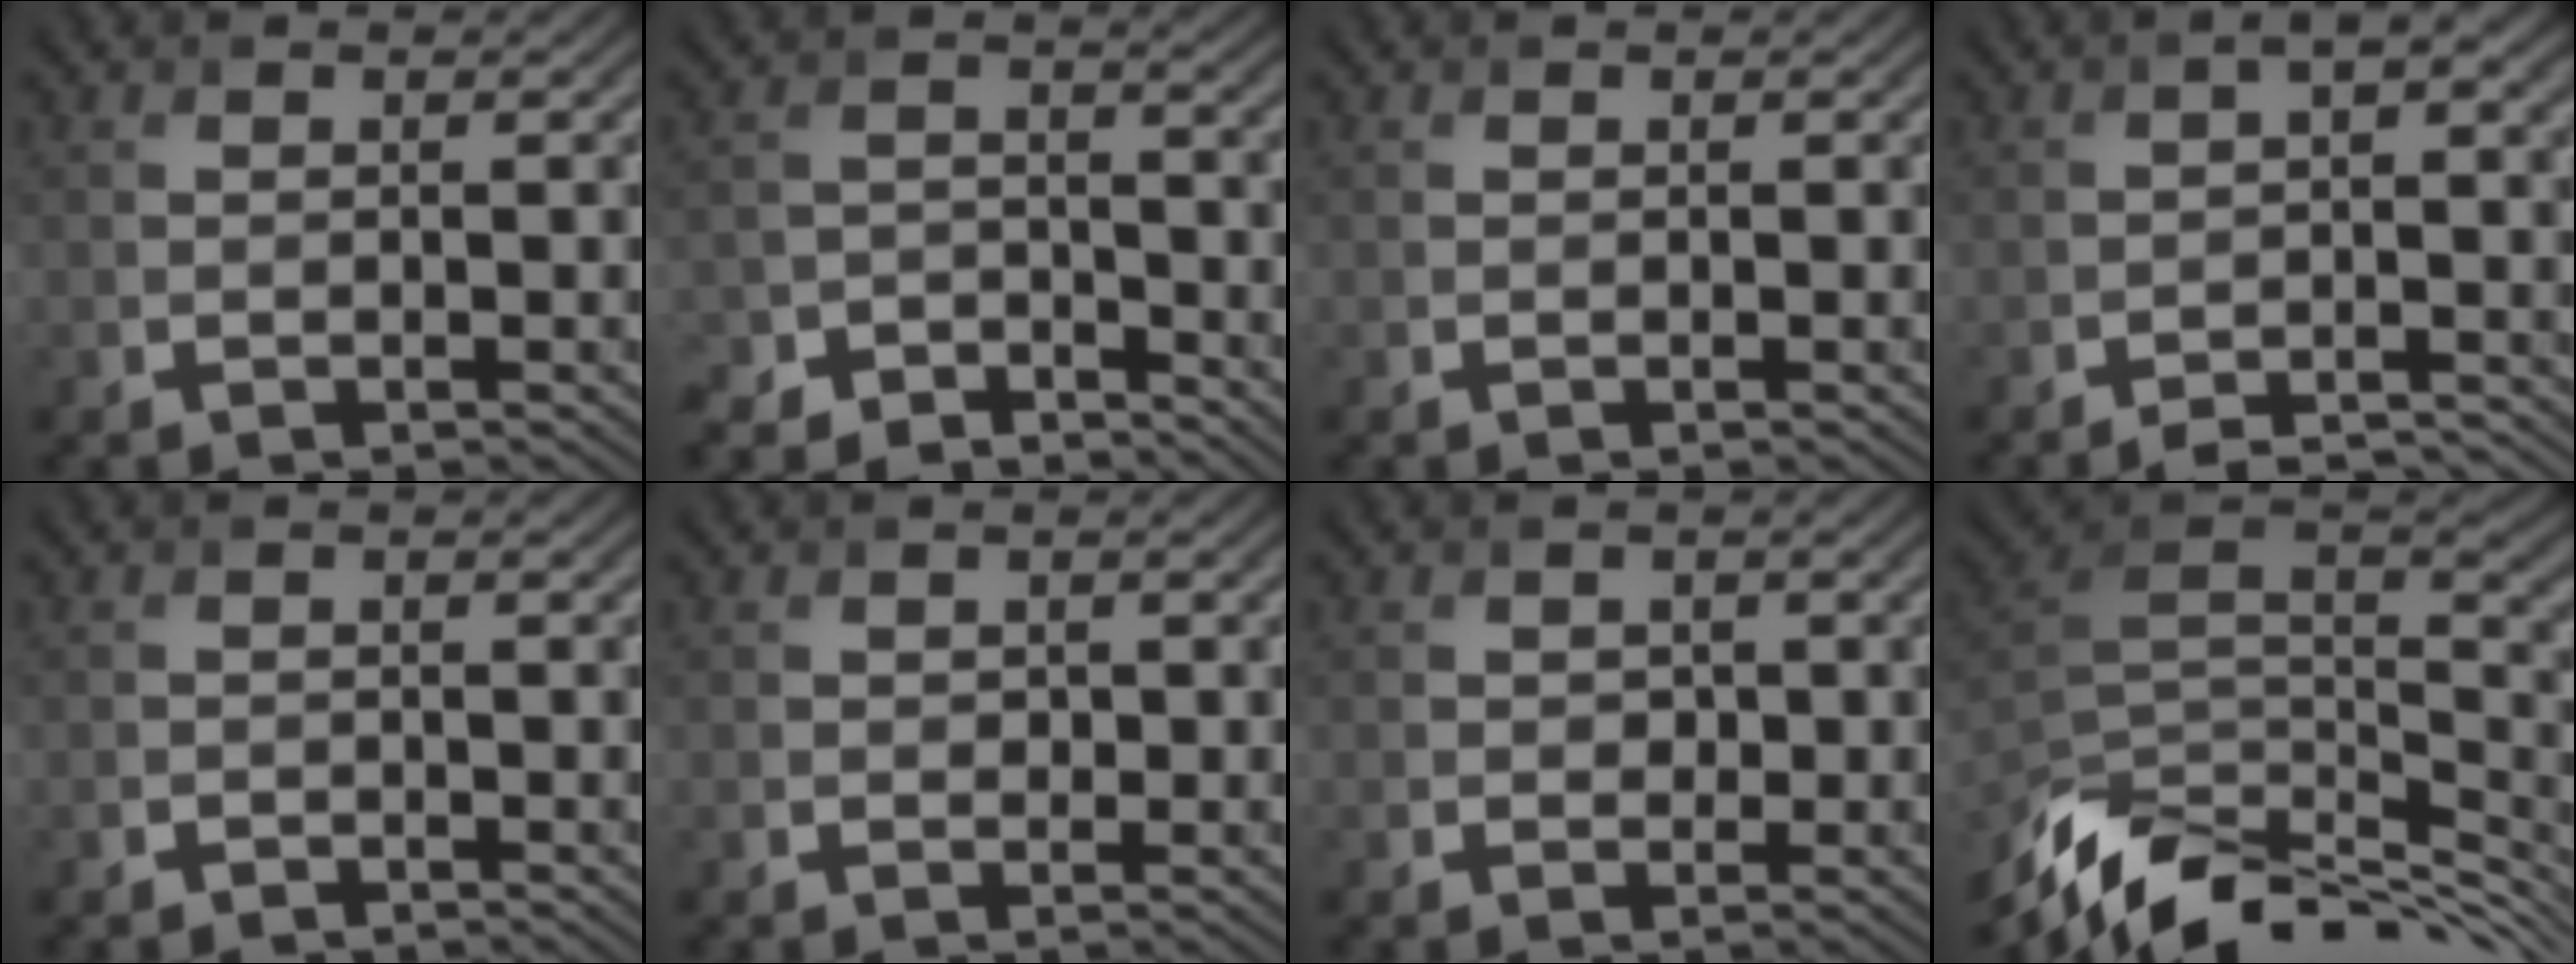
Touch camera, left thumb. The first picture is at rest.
{"total": 7.6, "force": [-7.1, 2.1, 1.6], "torque": [-0.036, -0.005, -0.139]}
{"total": 0.0}
{"total": 5.6, "force": [-3.5, 1.4, 4.2], "torque": [-0.057, -0.003, -0.057]}
{"total": 0.7, "force": [-0.6, 0.4, 0.0], "torque": [0.001, -0.004, -0.013]}
{"total": 0.8, "force": [0.0, 0.7, 0.3], "torque": [-0.005, -0.008, -0.003]}
{"total": 1.2, "force": [0.0, 1.1, 0.6], "torque": [-0.012, -0.008, -0.003]}
{"total": 13.6, "force": [-6.3, 6.0, 10.5], "torque": [-0.237, -0.017, -0.106]}